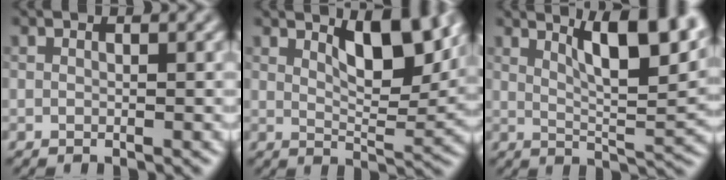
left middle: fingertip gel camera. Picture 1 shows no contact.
{"total": 6.4, "force": [3.2, 2.2, 5.1], "torque": [-0.080, -0.007, 0.051]}
{"total": 9.0, "force": [4.6, 2.2, 7.4], "torque": [-0.103, 0.008, 0.074]}